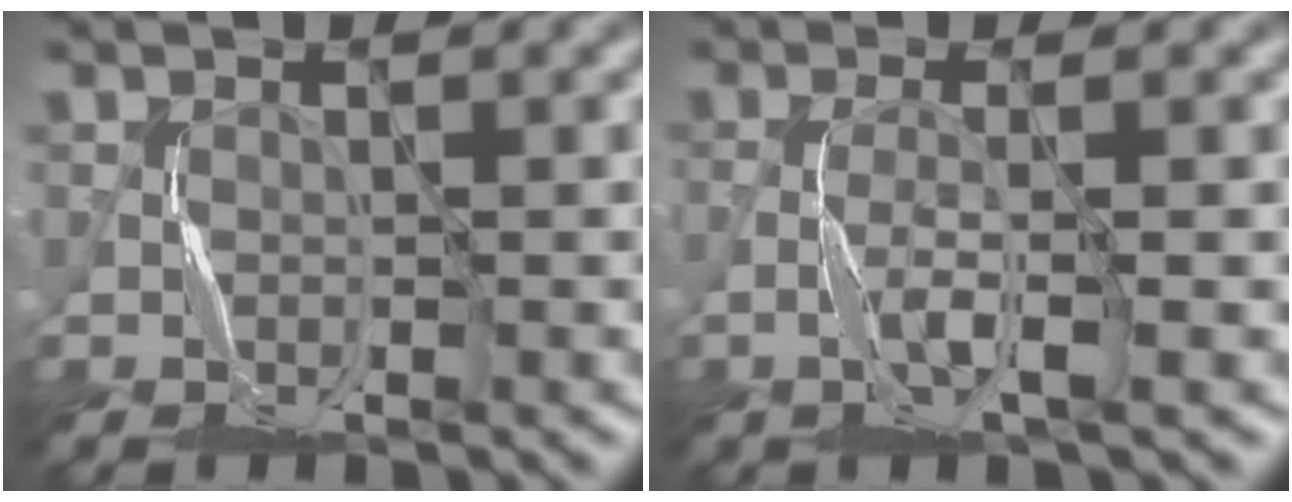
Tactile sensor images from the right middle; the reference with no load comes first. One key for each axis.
{"total": 2.6, "fx": -0.8, "fy": 0.2, "fz": 2.5, "tx": -0.055, "ty": 0.006, "tz": -0.025}